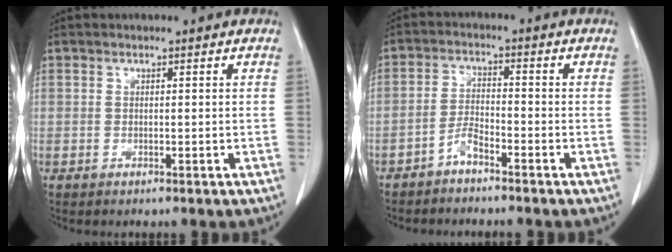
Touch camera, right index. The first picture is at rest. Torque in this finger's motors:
{"motor_torque": [0.20, -0.09, 0.03, 0.01]}